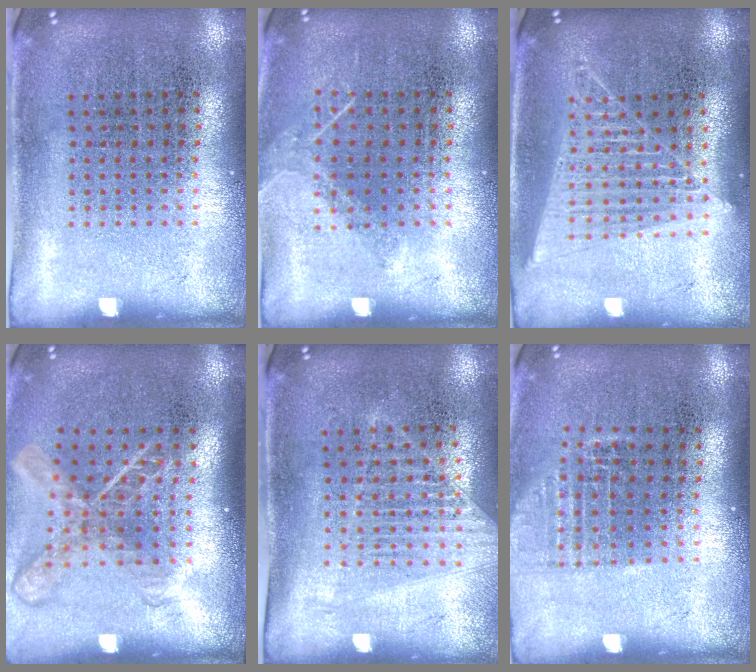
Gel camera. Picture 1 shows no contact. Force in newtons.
{"total": 1.0, "press": 0.9, "slide": 0.3}
{"total": 1.5, "press": 1.4, "slide": 0.6}
{"total": 1.8, "press": 1.4, "slide": 1.2}
{"total": 1.3, "press": 1.2, "slide": 0.5}
{"total": 1.1, "press": 1.0, "slide": 0.5}